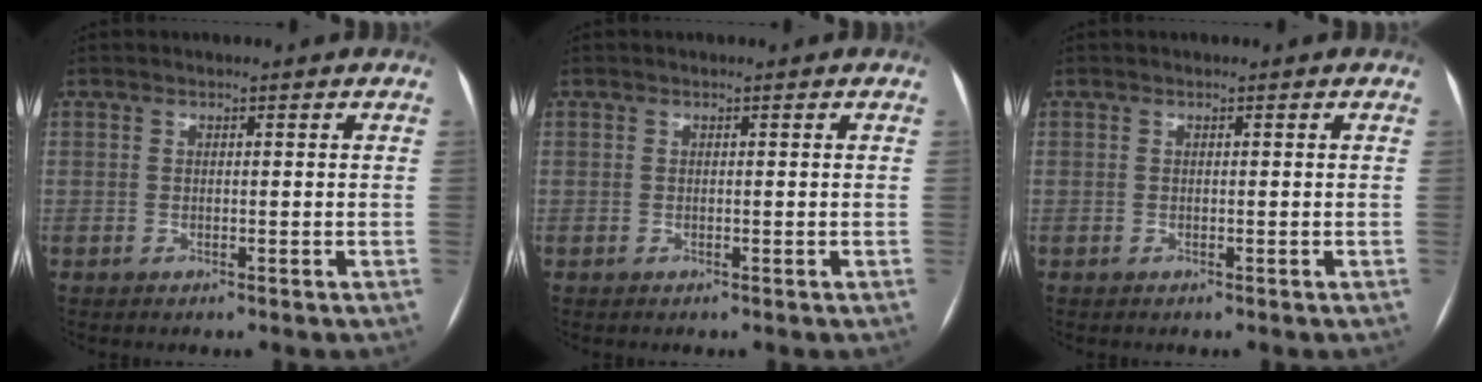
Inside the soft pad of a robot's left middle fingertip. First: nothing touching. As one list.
[{"total": 0.0}, {"total": 0.0}]